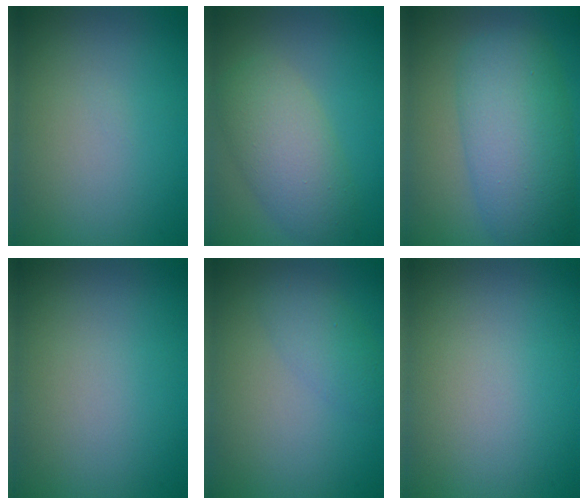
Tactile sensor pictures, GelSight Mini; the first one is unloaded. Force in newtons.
{"total": 5.1, "press": 5.1, "slide": 0.1}
{"total": 8.3, "press": 8.3, "slide": 0.2}
{"total": 0.0}
{"total": 2.1, "press": 2.1, "slide": 0.1}
{"total": 0.0}